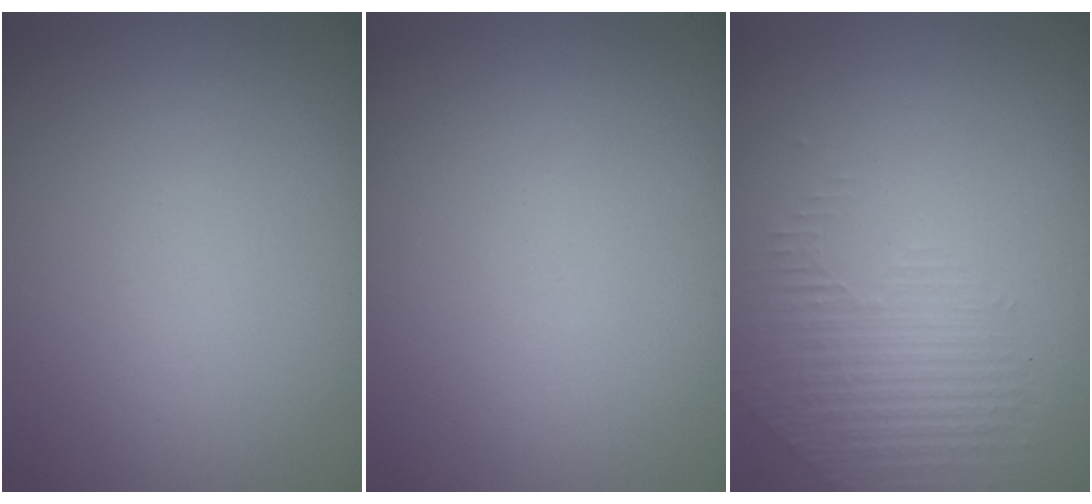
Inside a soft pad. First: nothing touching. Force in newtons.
{"total": 0.0}
{"total": 1.5, "press": 0.9, "slide": 1.2}